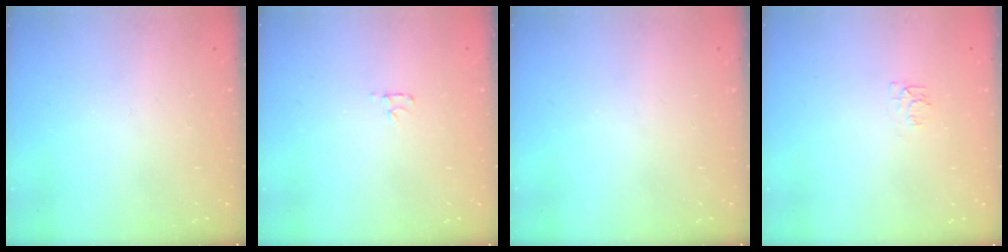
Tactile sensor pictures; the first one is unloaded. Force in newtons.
{"total": 3.1, "press": 3.1, "slide": 0.4}
{"total": 0.0}
{"total": 4.6, "press": 4.5, "slide": 0.5}